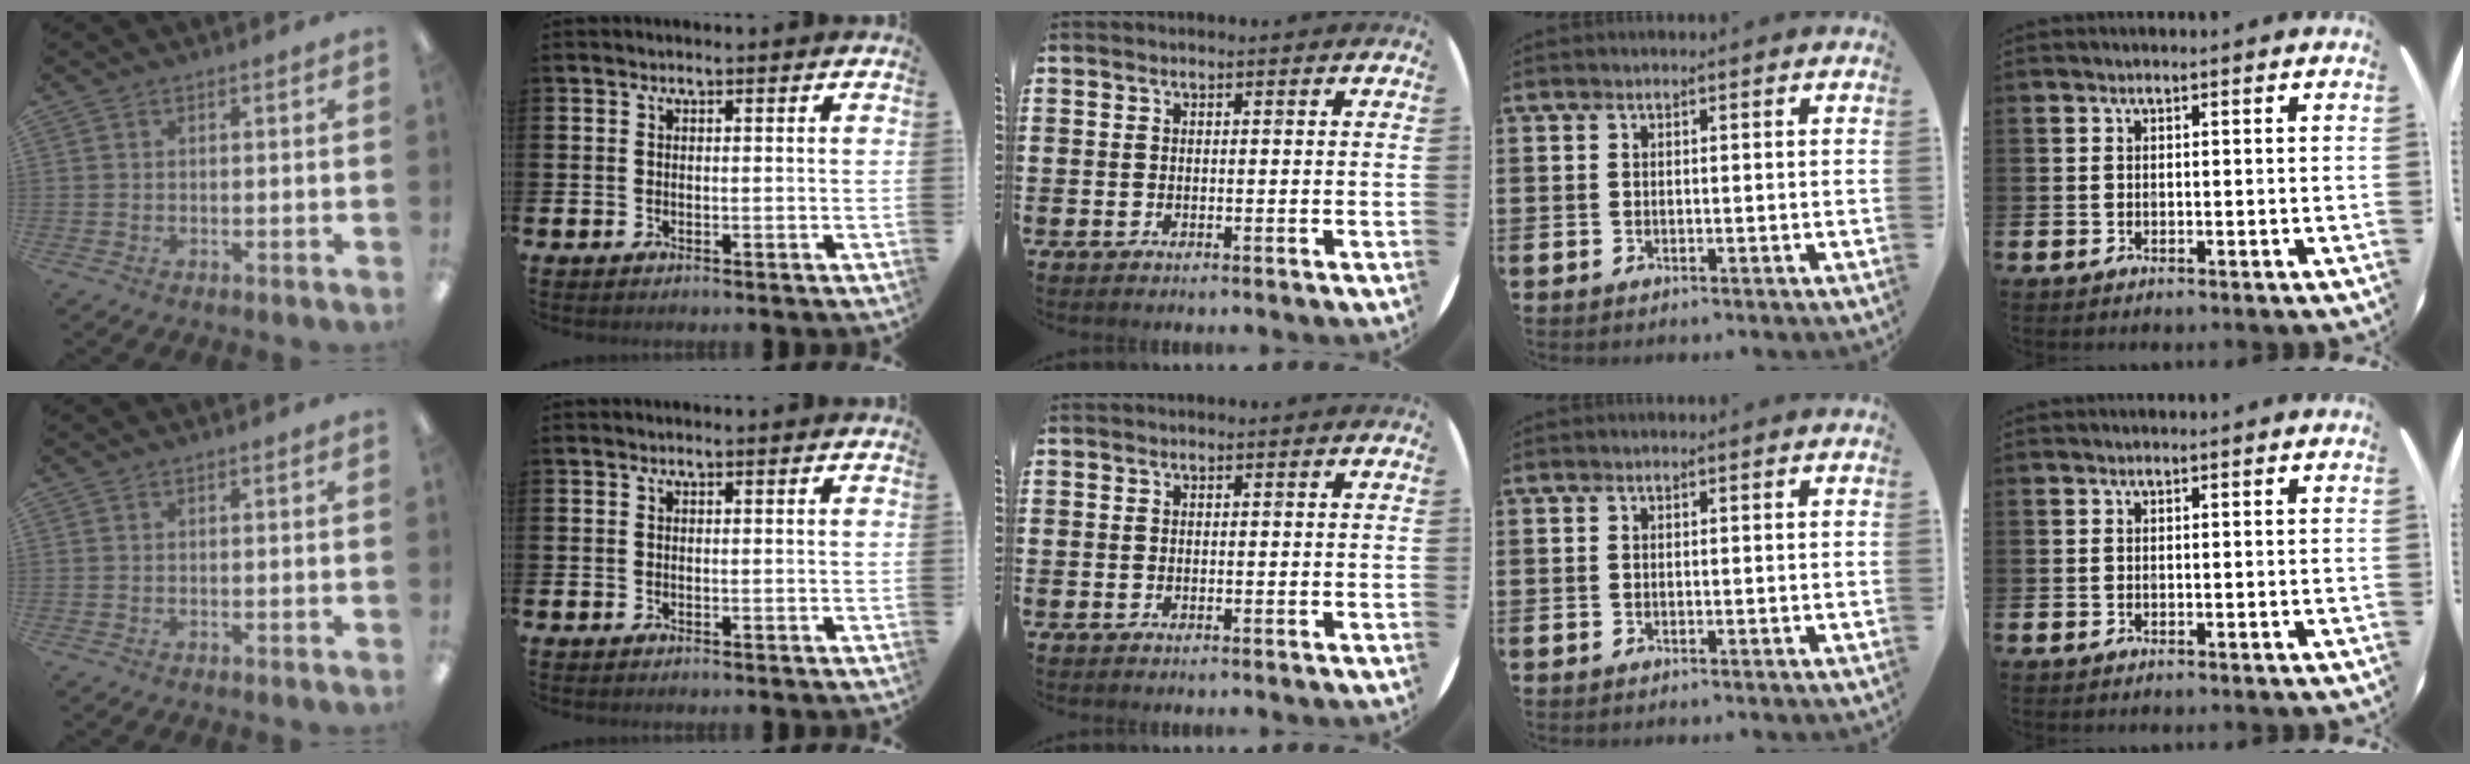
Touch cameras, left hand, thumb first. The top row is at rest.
{}